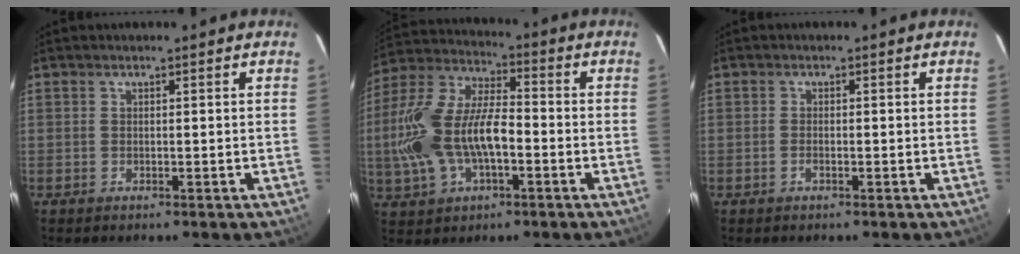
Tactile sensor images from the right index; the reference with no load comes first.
{"total": 17.2, "force": [-3.3, 8.4, 14.7], "torque": [-0.319, 0.007, -0.059]}
{"total": 1.1, "force": [-0.5, 0.5, 0.8], "torque": [-0.018, 0.000, -0.010]}